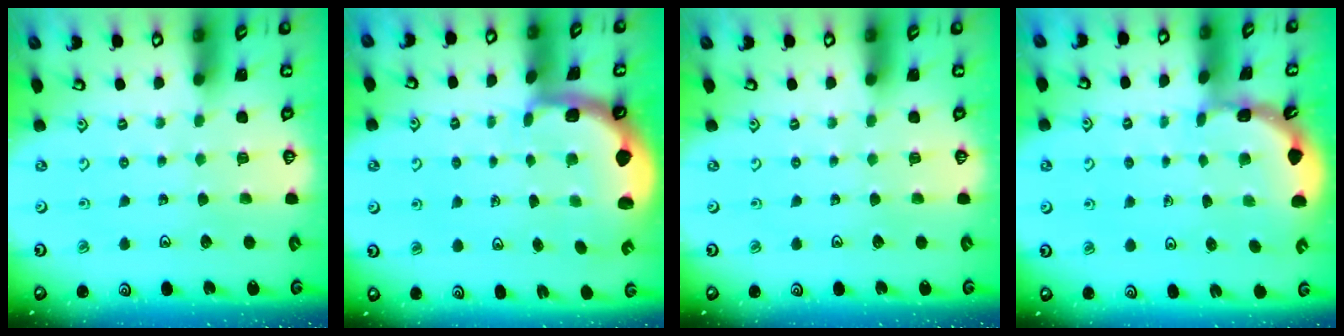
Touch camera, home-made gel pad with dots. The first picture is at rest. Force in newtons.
{"total": 2.4, "press": 2.1, "slide": 1.2}
{"total": 0.0}
{"total": 1.6, "press": 1.6, "slide": 0.1}